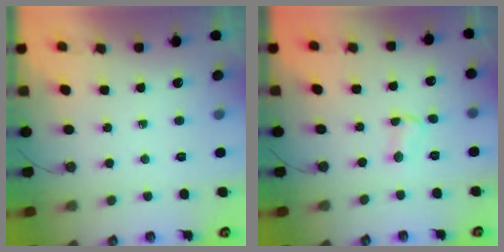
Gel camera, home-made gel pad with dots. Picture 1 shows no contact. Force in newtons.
{"total": 3.0, "press": 3.0, "slide": 0.4}